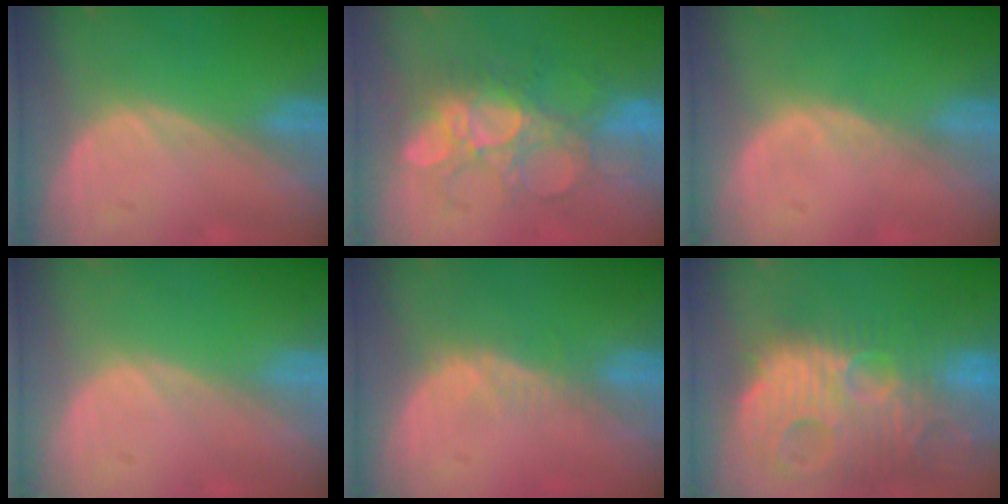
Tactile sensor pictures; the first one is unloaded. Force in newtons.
{"total": 8.7, "press": 8.5, "slide": 1.6}
{"total": 0.7, "press": 0.6, "slide": 0.2}
{"total": 0.0}
{"total": 2.3, "press": 1.9, "slide": 1.4}
{"total": 14.8, "press": 12.9, "slide": 7.4}